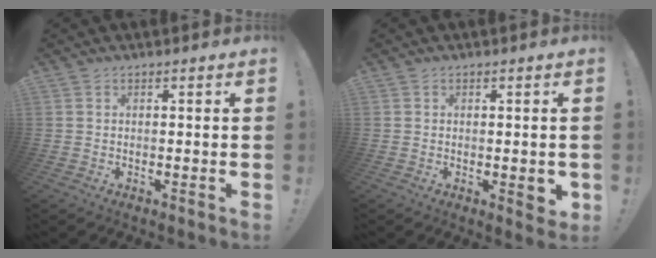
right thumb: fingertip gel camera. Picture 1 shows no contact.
{"total": 3.4, "force": [-0.4, 1.7, 2.9], "torque": [-0.025, 0.001, -0.006]}